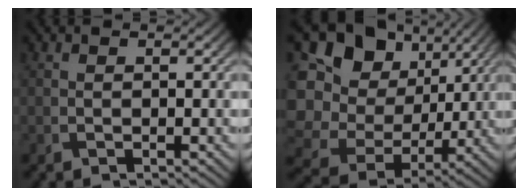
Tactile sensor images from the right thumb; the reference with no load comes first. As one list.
[{"total": 18.2, "force": [2.9, 15.6, 8.8], "torque": [-0.278, 0.003, 0.071]}]